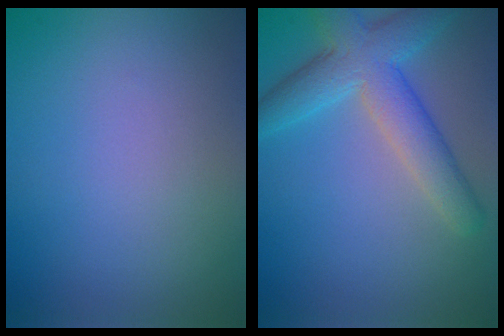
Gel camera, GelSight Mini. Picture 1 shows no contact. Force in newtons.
{"total": 5.7, "press": 5.7, "slide": 0.1}